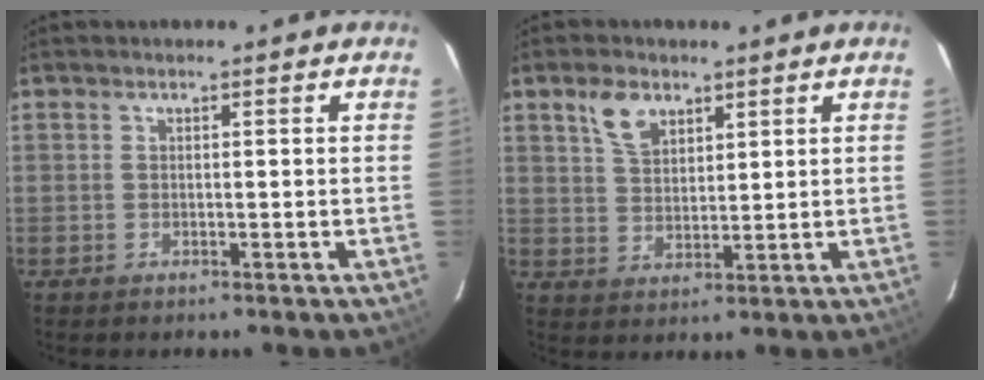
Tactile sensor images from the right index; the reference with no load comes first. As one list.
[{"total": 6.0, "force": [3.6, 3.5, 3.4], "torque": [-0.064, 0.010, 0.069]}]